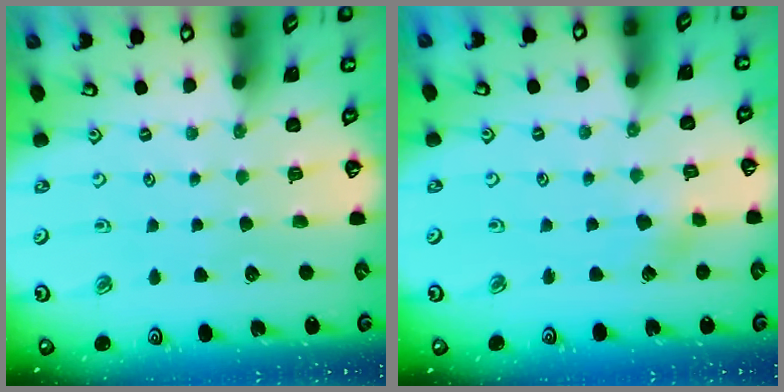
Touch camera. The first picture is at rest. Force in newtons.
{"total": 2.6, "press": 2.4, "slide": 0.9}